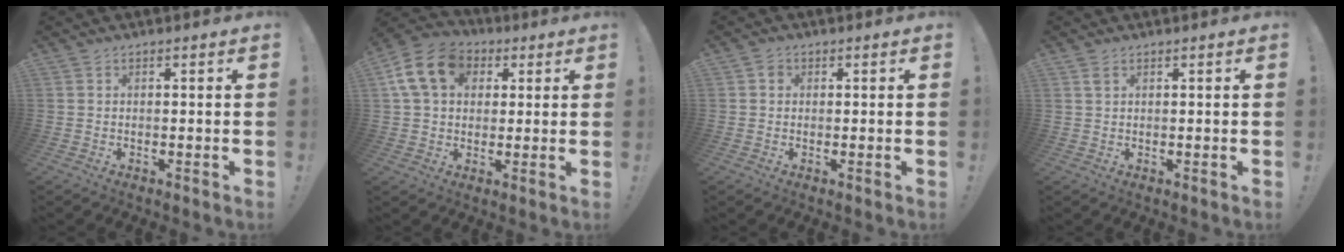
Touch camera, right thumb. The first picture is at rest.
{"total": 15.4, "force": [4.9, 11.7, 8.7], "torque": [-0.147, 0.003, 0.099]}
{"total": 1.5, "force": [0.2, 1.4, 0.6], "torque": [-0.010, 0.004, 0.002]}
{"total": 1.5, "force": [0.8, 0.6, 1.1], "torque": [-0.022, 0.002, 0.015]}